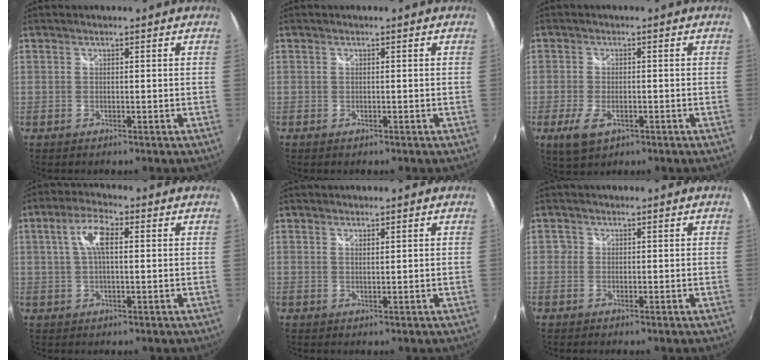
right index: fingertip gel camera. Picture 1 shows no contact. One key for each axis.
{"total": 0.7, "fx": -0.5, "fy": 0.4, "fz": 0.3, "tx": -0.005, "ty": -0.004, "tz": -0.010}
{"total": 5.8, "fx": -2.8, "fy": 2.9, "fz": 4.2, "tx": -0.101, "ty": -0.012, "tz": -0.047}
{"total": 6.3, "fx": 1.4, "fy": 2.2, "fz": 5.7, "tx": -0.111, "ty": 0.013, "tz": 0.025}
{"total": 1.0, "fx": 0.7, "fy": 0.2, "fz": 0.7, "tx": -0.012, "ty": 0.000, "tz": 0.012}
{"total": 1.1, "fx": -0.2, "fy": 1.1, "fz": 0.2, "tx": -0.002, "ty": 0.001, "tz": -0.005}